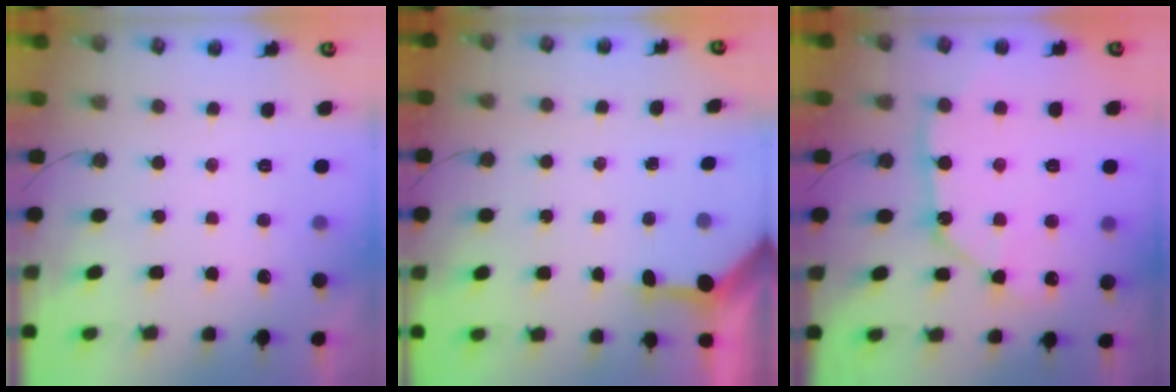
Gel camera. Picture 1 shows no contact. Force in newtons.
{"total": 3.5, "press": 3.5, "slide": 0.4}
{"total": 10.8, "press": 10.7, "slide": 1.1}